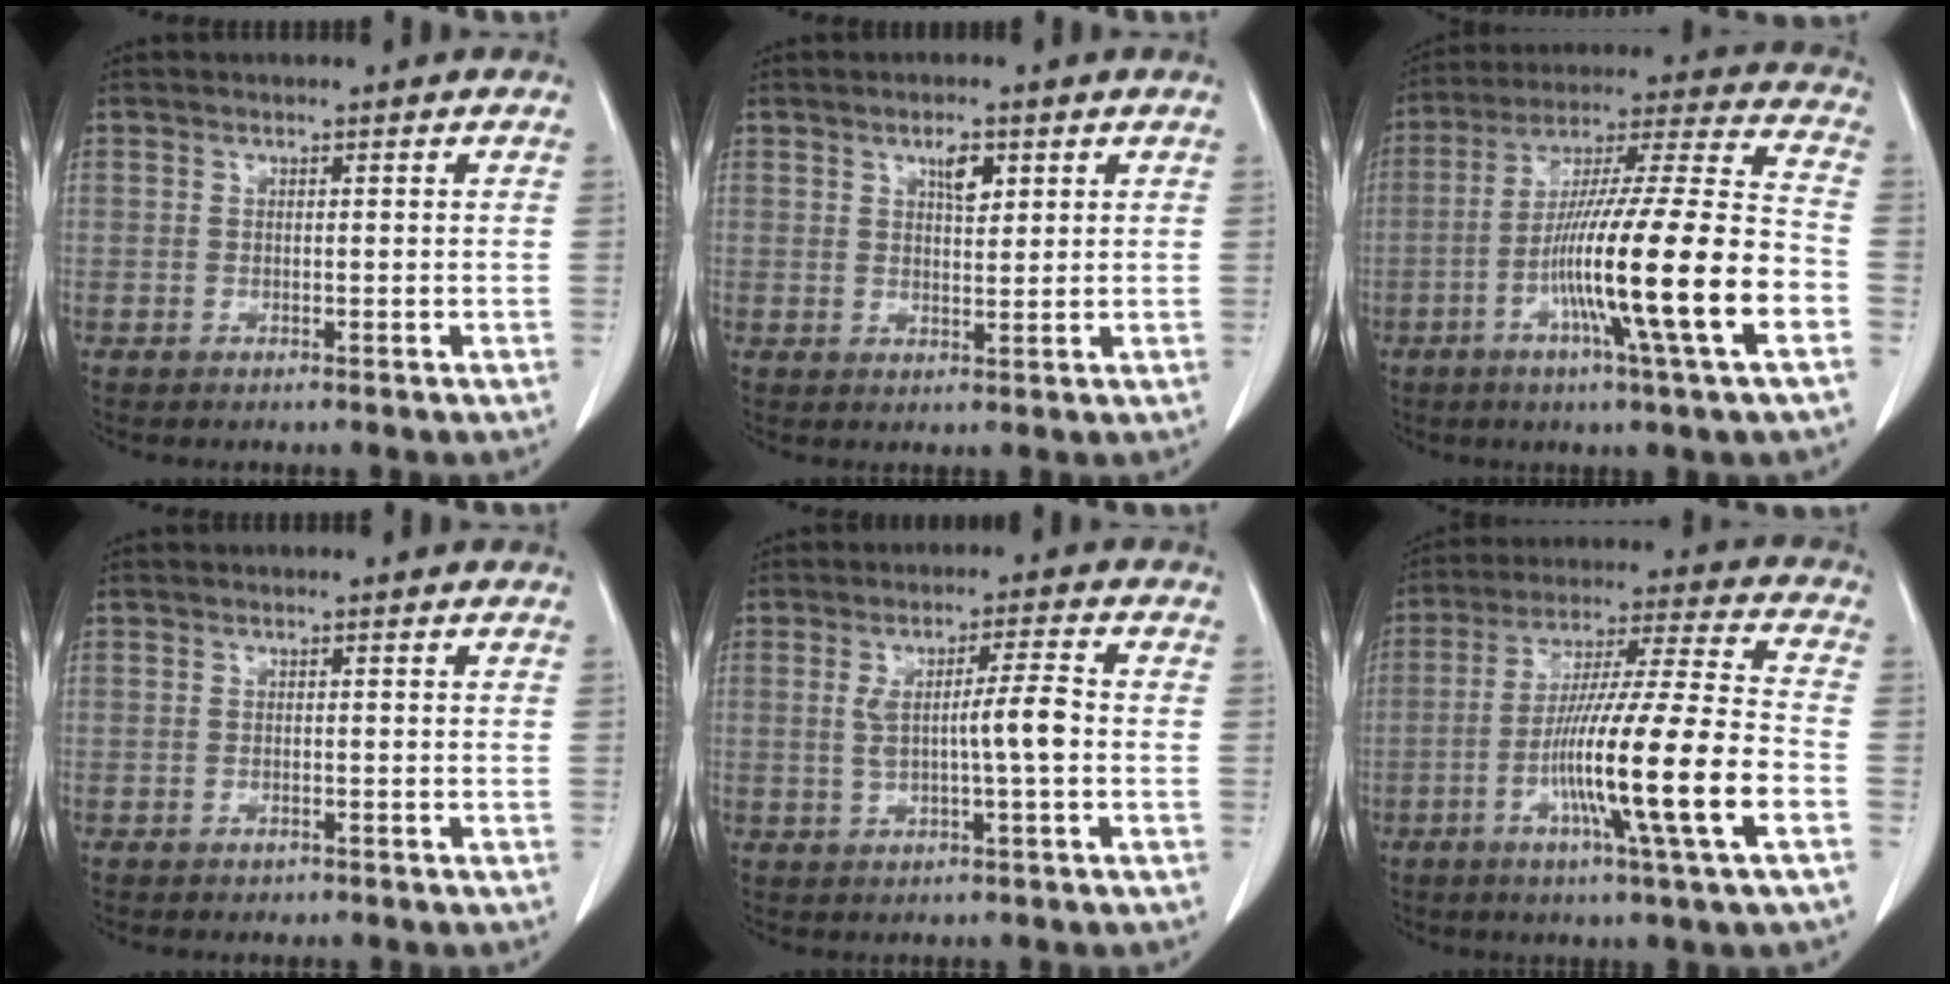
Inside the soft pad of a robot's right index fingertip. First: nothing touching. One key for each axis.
{"total": 3.2, "fx": 1.6, "fy": 1.1, "fz": 2.5, "tx": -0.043, "ty": -0.002, "tz": 0.028}
{"total": 21.0, "fx": -6.7, "fy": -0.4, "fz": 19.9, "tx": -0.330, "ty": -0.012, "tz": -0.120}
{"total": 0.7, "fx": -0.6, "fy": 0.4, "fz": 0.2, "tx": -0.007, "ty": 0.000, "tz": -0.008}
{"total": 5.8, "fx": -0.2, "fy": 0.0, "fz": 5.8, "tx": -0.098, "ty": 0.009, "tz": 0.003}
{"total": 17.5, "fx": -5.7, "fy": -0.9, "fz": 16.6, "tx": -0.297, "ty": -0.011, "tz": -0.101}